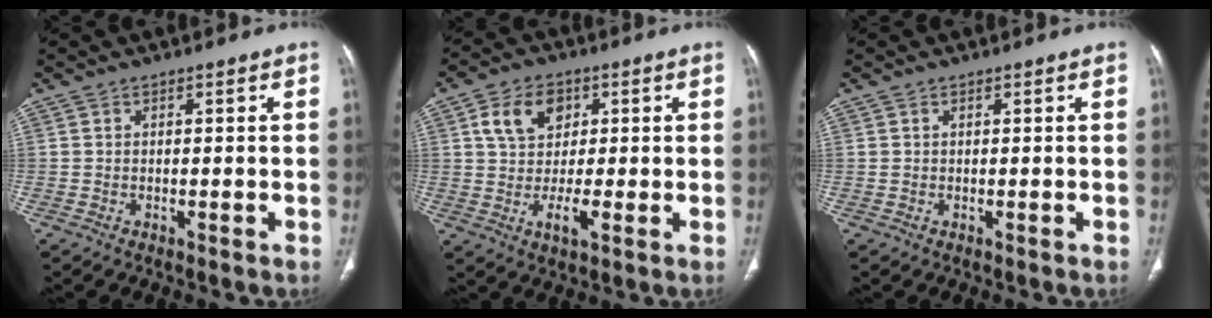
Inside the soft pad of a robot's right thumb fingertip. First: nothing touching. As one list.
[{"total": 9.7, "force": [2.2, 6.5, 6.8], "torque": [-0.104, -0.005, 0.037]}, {"total": 0.0}]